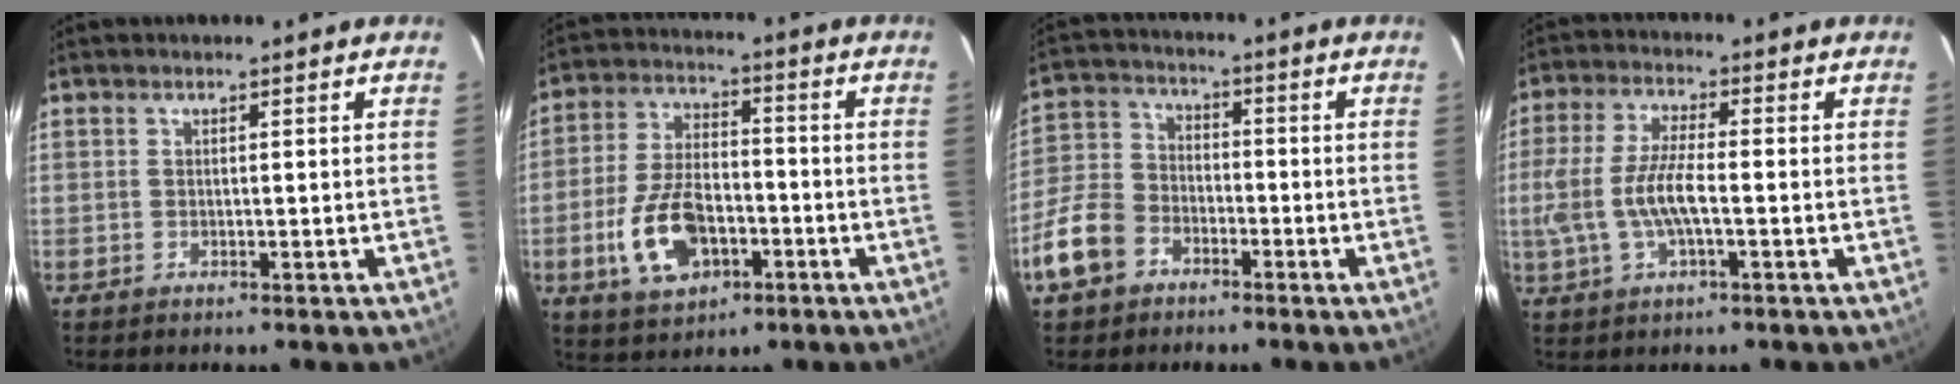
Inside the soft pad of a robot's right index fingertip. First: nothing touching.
{"total": 13.1, "force": [-4.7, 7.4, 9.7], "torque": [-0.202, 0.005, -0.074]}
{"total": 11.4, "force": [-6.2, 8.1, 5.2], "torque": [-0.128, 0.022, -0.120]}
{"total": 9.8, "force": [-1.8, 2.8, 9.2], "torque": [-0.197, -0.002, -0.034]}